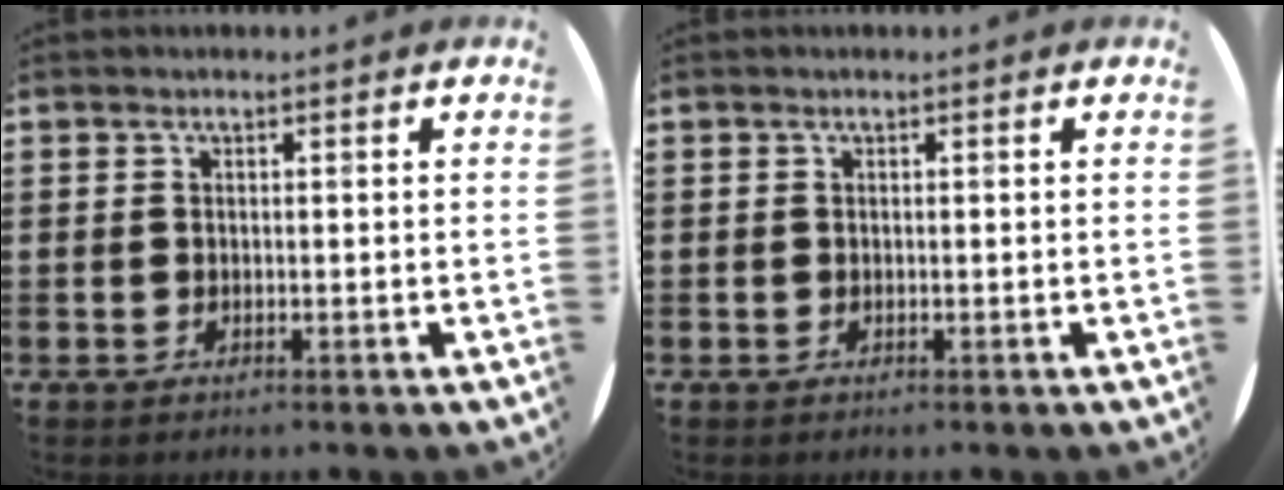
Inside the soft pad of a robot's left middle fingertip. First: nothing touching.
{"total": 0.0}